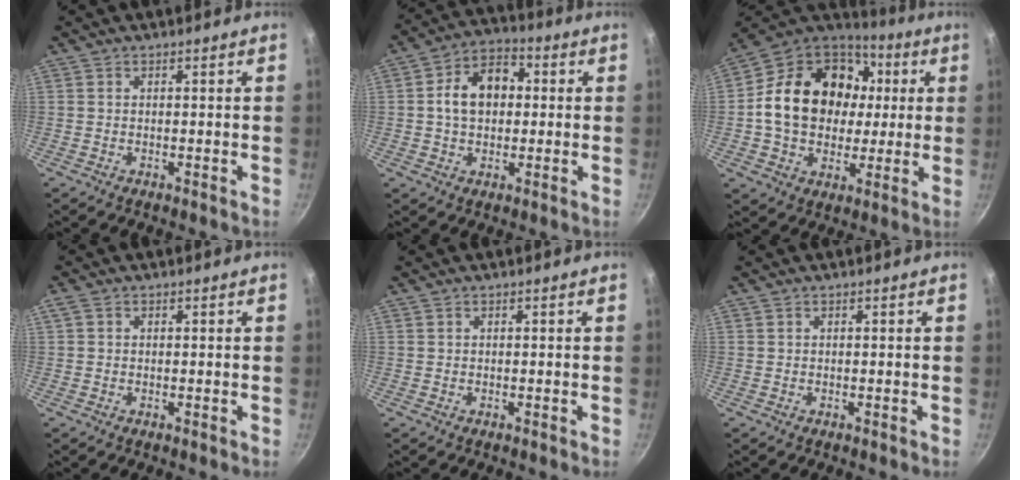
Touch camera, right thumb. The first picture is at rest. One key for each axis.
{"total": 10.9, "fx": 0.9, "fy": 7.8, "fz": 7.5, "tx": -0.092, "ty": 0.026, "tz": -0.001}
{"total": 23.5, "fx": 2.4, "fy": 18.2, "fz": 14.8, "tx": -0.240, "ty": 0.033, "tz": 0.039}
{"total": 1.1, "fx": 0.2, "fy": 0.8, "fz": 0.6, "tx": -0.015, "ty": 0.005, "tz": 0.004}
{"total": 0.0}
{"total": 0.0}